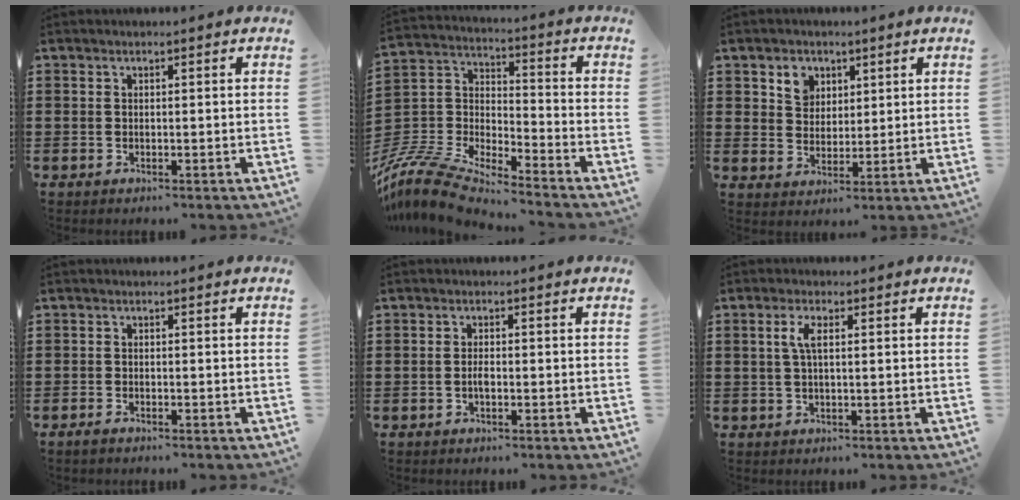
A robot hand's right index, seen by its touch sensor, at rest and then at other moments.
{"total": 9.9, "force": [-9.3, 1.3, 3.2], "torque": [-0.096, -0.001, -0.196]}
{"total": 4.3, "force": [2.4, 3.4, 1.0], "torque": [-0.028, 0.010, 0.042]}
{"total": 0.8, "force": [-0.7, 0.3, 0.3], "torque": [-0.007, -0.003, -0.013]}
{"total": 1.4, "force": [-0.5, 0.5, 1.3], "torque": [-0.024, 0.000, -0.009]}
{"total": 2.9, "force": [0.6, 0.9, 2.7], "torque": [-0.054, 0.007, 0.008]}